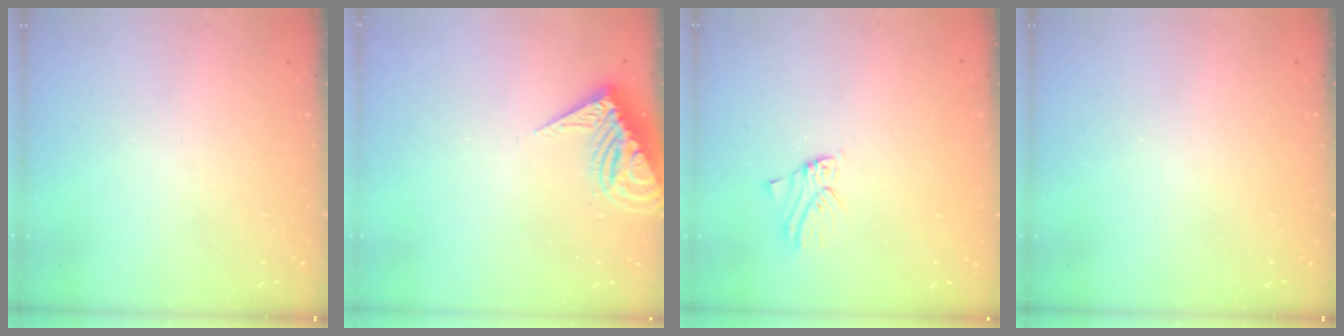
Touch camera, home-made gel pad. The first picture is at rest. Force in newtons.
{"total": 12.2, "press": 12.2, "slide": 1.2}
{"total": 2.1, "press": 2.1, "slide": 0.2}
{"total": 0.0}